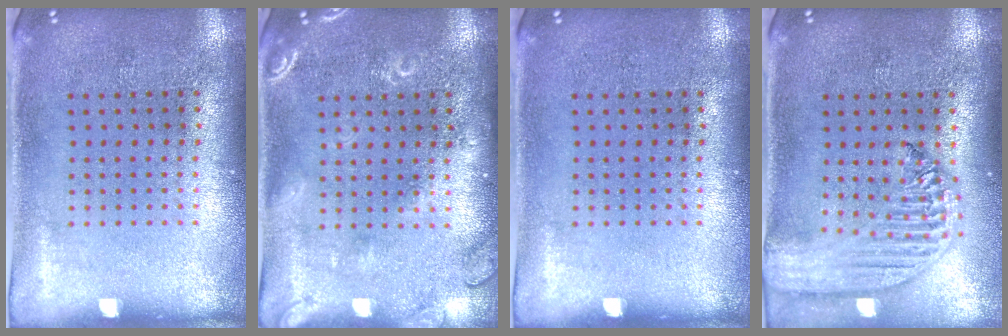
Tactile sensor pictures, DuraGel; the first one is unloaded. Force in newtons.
{"total": 2.5, "press": 2.4, "slide": 0.5}
{"total": 0.0}
{"total": 2.5, "press": 2.1, "slide": 1.4}